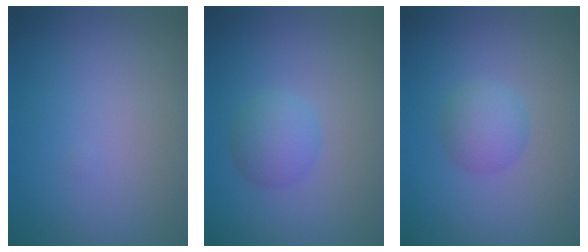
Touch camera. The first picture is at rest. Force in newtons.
{"total": 2.5, "press": 2.5, "slide": 0.1}
{"total": 2.4, "press": 2.4, "slide": 0.1}